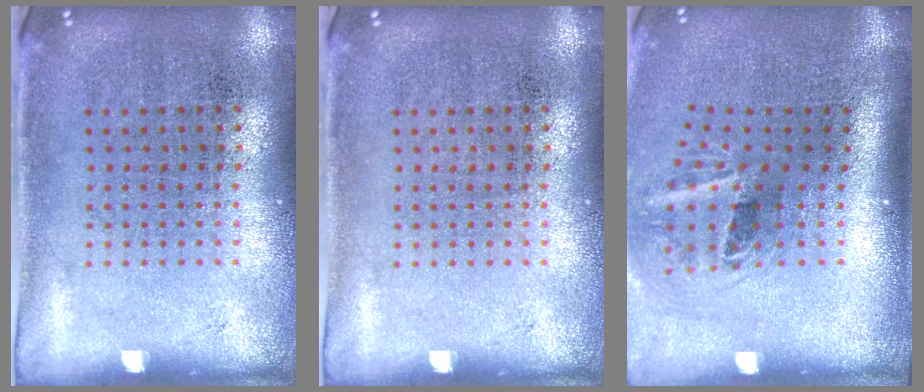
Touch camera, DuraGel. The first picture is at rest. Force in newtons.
{"total": 0.0}
{"total": 2.0, "press": 1.2, "slide": 1.6}